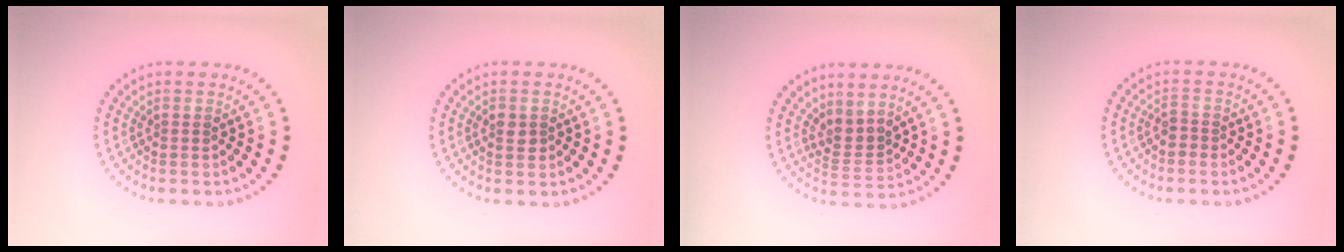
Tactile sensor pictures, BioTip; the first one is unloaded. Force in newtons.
{"total": 1.3, "press": 1.3, "slide": 0.1}
{"total": 2.1, "press": 1.3, "slide": 1.6}
{"total": 1.0, "press": 0.8, "slide": 0.6}